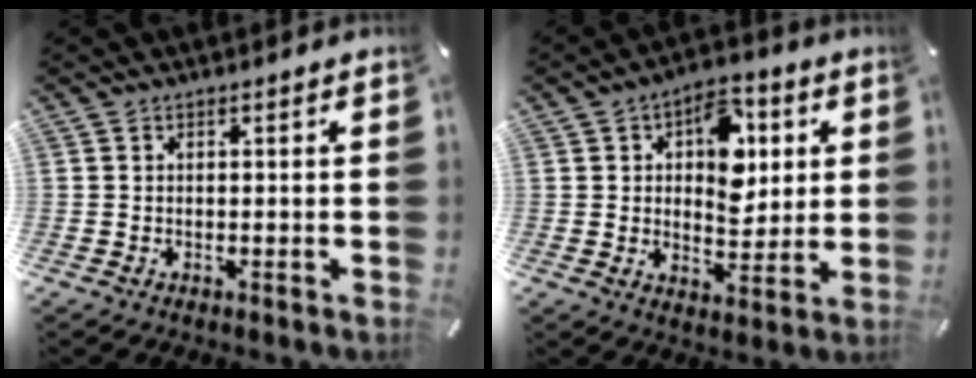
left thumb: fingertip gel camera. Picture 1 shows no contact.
{"total": 12.1, "force": [3.3, 8.3, 8.1], "torque": [-0.104, -0.003, 0.055]}